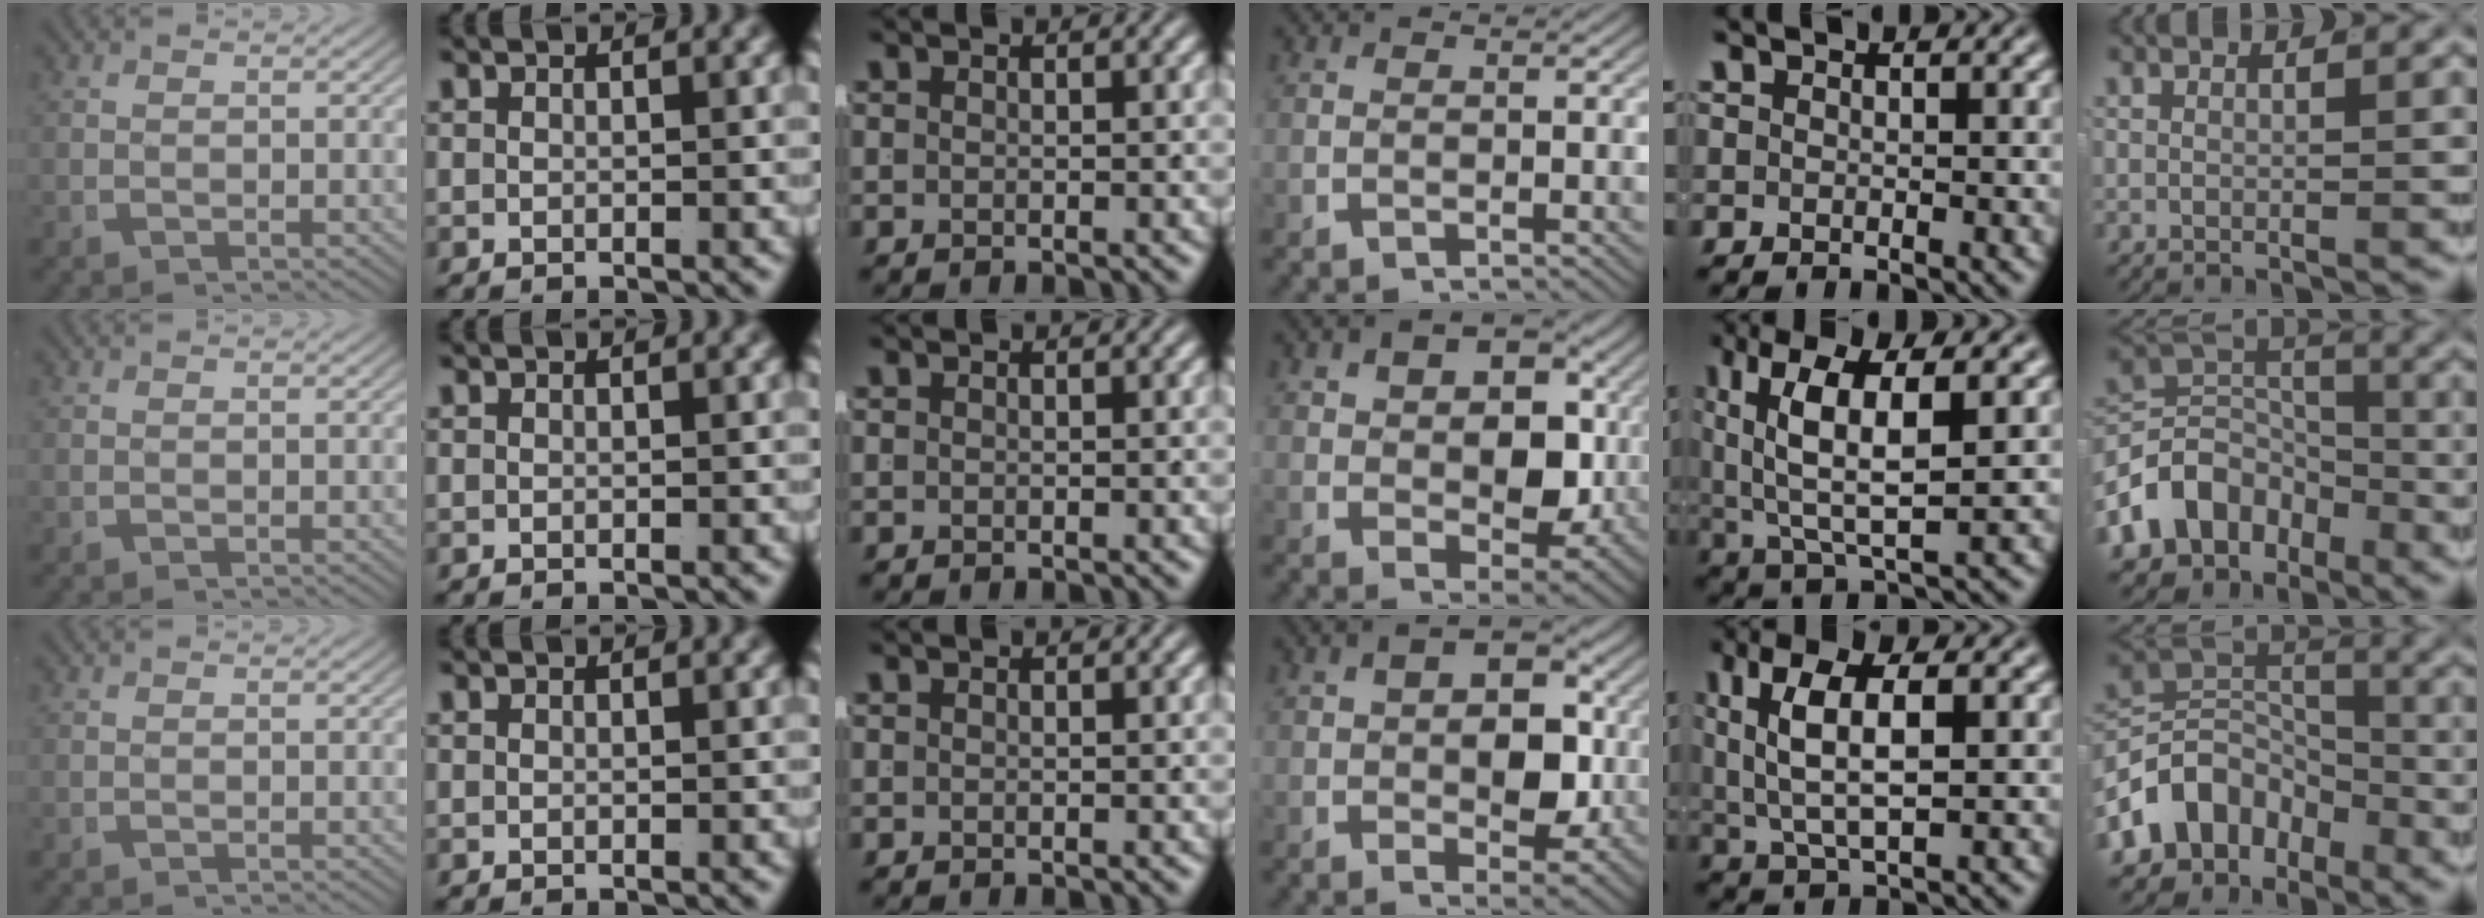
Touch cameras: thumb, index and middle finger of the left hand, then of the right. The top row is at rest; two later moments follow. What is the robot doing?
{"motion": "lift_and_place", "object": "shorts"}